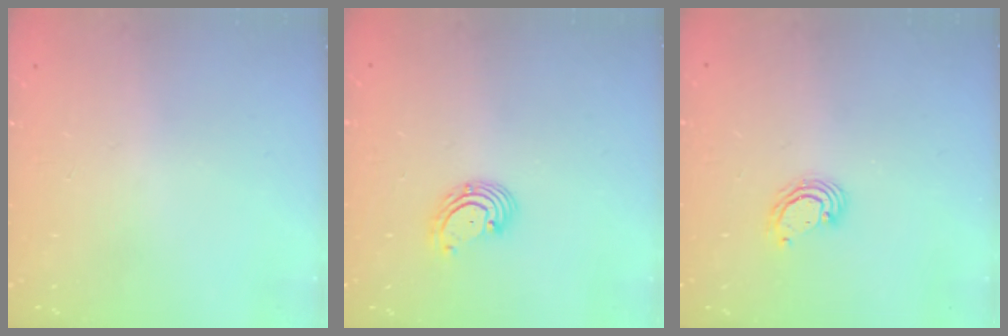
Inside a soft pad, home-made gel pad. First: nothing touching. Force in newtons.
{"total": 2.9, "press": 2.9, "slide": 0.1}
{"total": 3.8, "press": 3.8, "slide": 0.2}